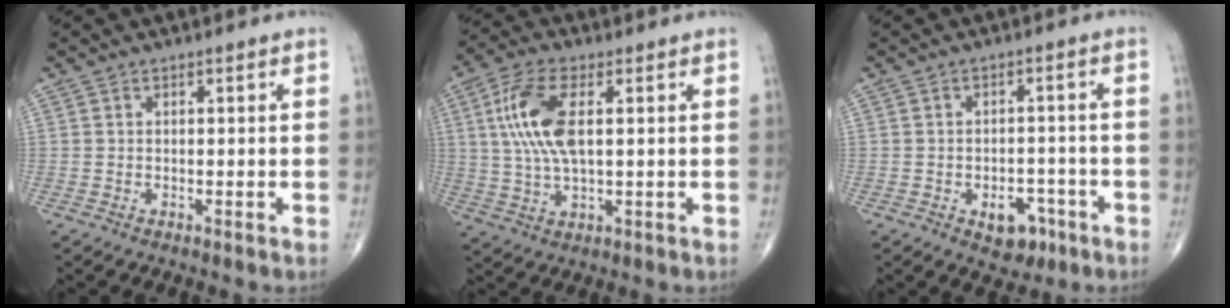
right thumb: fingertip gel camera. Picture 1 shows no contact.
{"total": 11.5, "force": [2.2, 4.9, 10.1], "torque": [-0.221, 0.005, 0.044]}
{"total": 6.3, "force": [-3.1, 4.1, 3.7], "torque": [-0.025, 0.023, -0.037]}